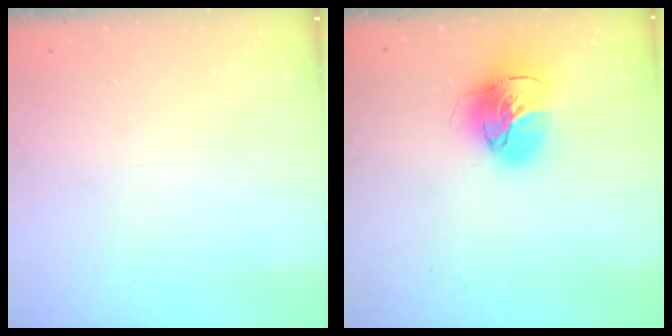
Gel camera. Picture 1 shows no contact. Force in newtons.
{"total": 17.5, "press": 17.4, "slide": 1.7}